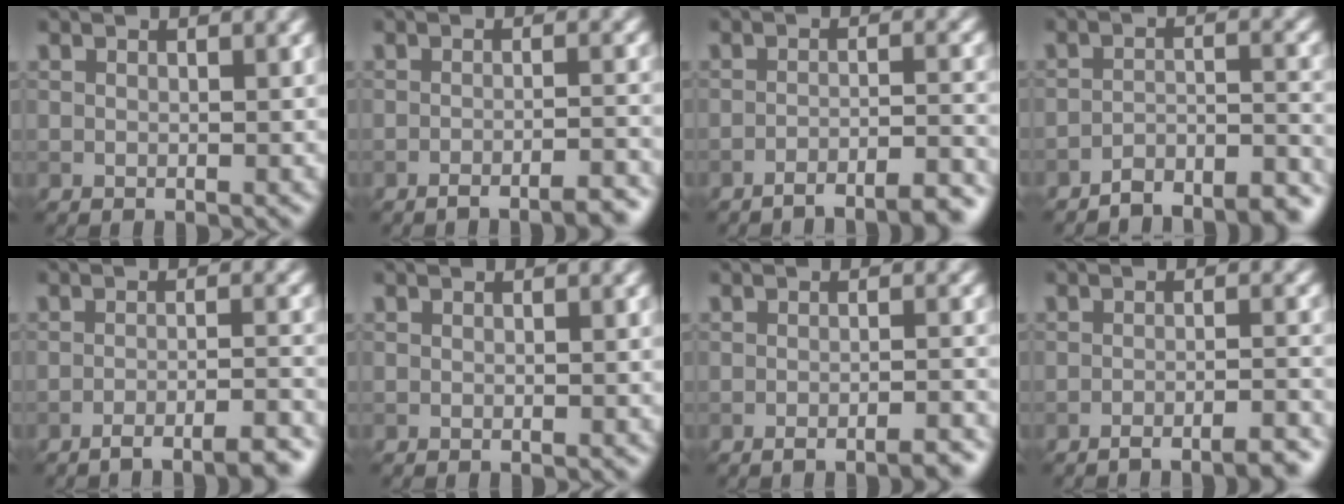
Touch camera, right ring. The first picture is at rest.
{"total": 3.8, "force": [-3.0, 0.6, 2.2], "torque": [-0.027, 0.008, -0.047]}
{"total": 5.9, "force": [-5.0, 1.0, 3.0], "torque": [-0.039, 0.008, -0.070]}
{"total": 6.3, "force": [-5.8, 1.4, 2.2], "torque": [-0.027, -0.005, -0.089]}
{"total": 5.4, "force": [-4.3, 1.0, 3.2], "torque": [-0.041, 0.005, -0.064]}
{"total": 0.0}
{"total": 3.2, "force": [-2.3, 0.6, 2.0], "torque": [-0.019, 0.007, -0.037]}
{"total": 4.3, "force": [-3.5, 0.7, 2.4], "torque": [-0.031, 0.007, -0.054]}